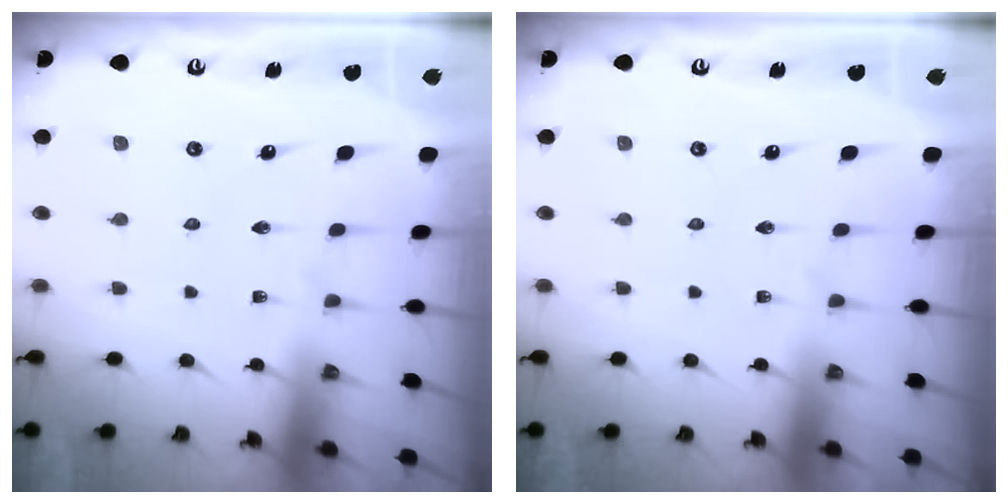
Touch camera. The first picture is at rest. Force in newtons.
{"total": 0.0}